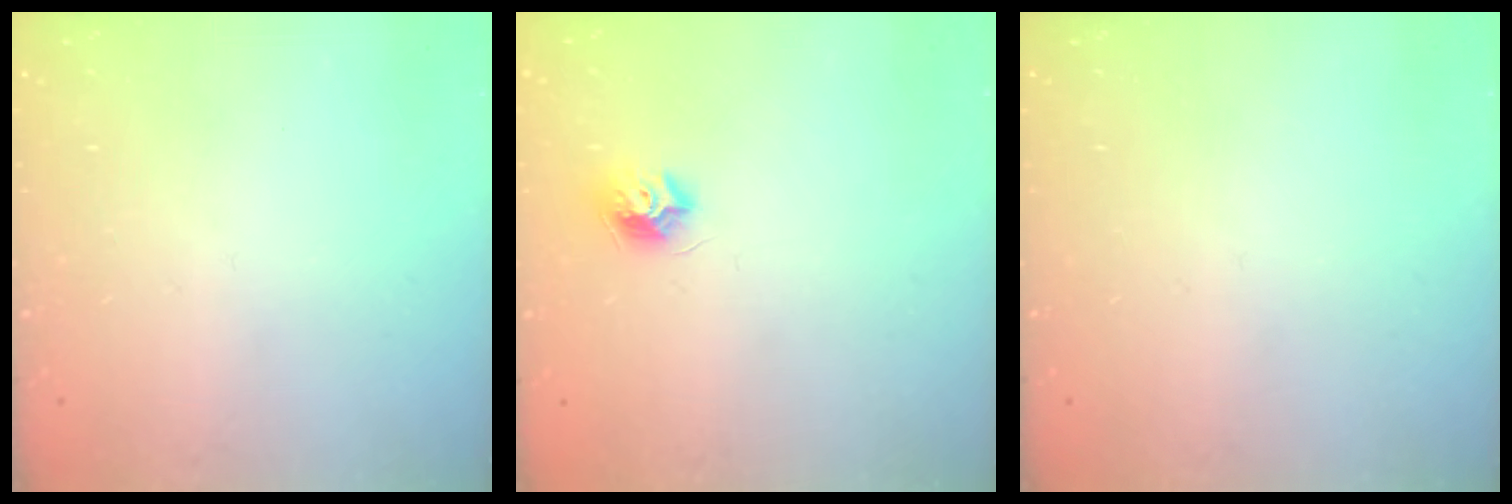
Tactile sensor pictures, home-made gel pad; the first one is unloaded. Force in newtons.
{"total": 7.9, "press": 7.9, "slide": 0.4}
{"total": 0.0}